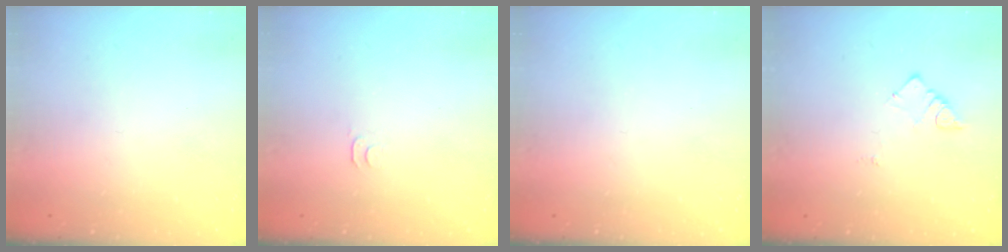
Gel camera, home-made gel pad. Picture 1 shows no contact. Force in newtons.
{"total": 2.8, "press": 2.7, "slide": 0.5}
{"total": 0.0}
{"total": 3.5, "press": 3.5, "slide": 0.4}